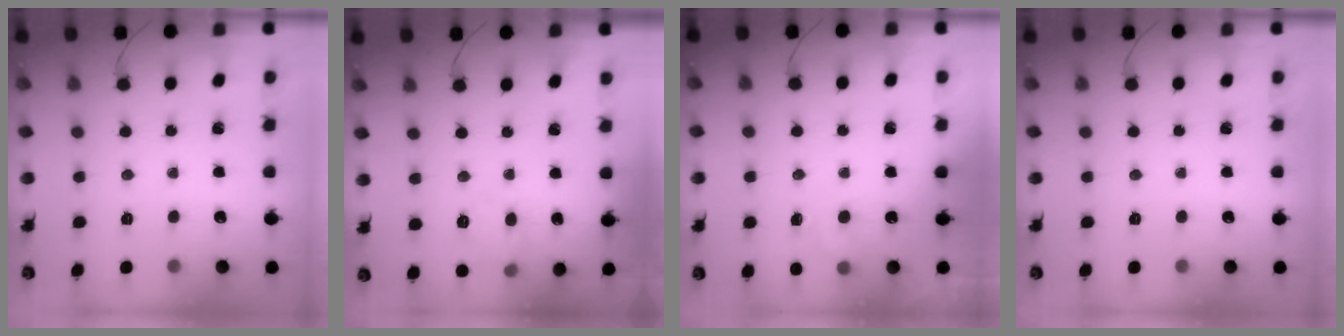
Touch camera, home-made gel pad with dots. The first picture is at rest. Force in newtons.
{"total": 5.5, "press": 5.3, "slide": 1.3}
{"total": 5.0, "press": 4.7, "slide": 1.6}
{"total": 0.0}